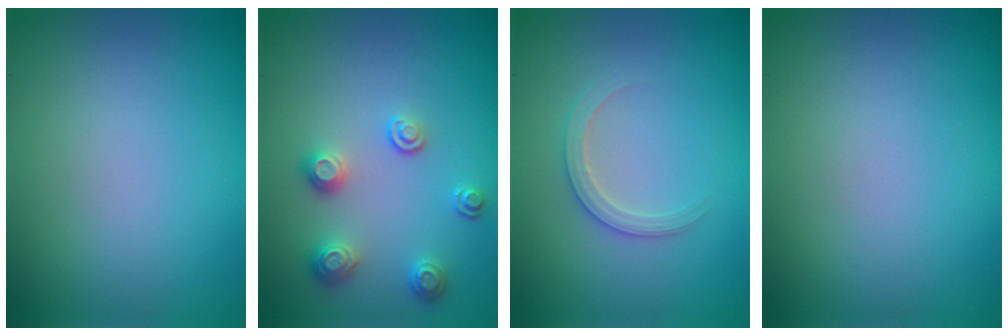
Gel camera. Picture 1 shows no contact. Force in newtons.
{"total": 2.5, "press": 2.3, "slide": 0.9}
{"total": 1.9, "press": 1.9, "slide": 0.2}
{"total": 0.0}